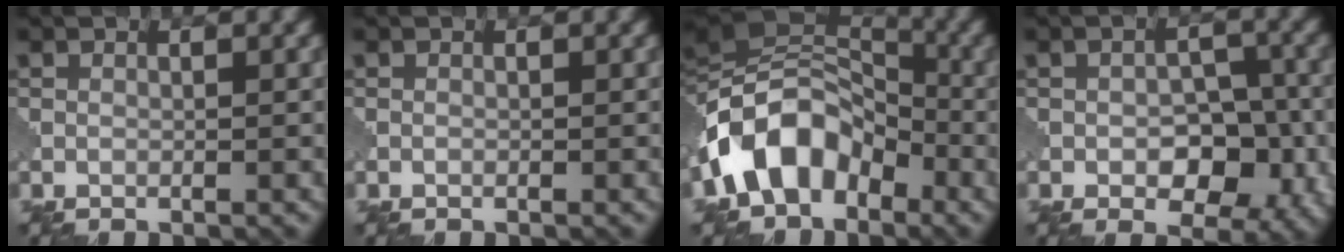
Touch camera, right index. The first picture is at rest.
{"total": 0.0}
{"total": 10.2, "force": [-4.2, 6.8, 6.3], "torque": [-0.106, 0.014, -0.099]}
{"total": 6.3, "force": [-1.6, 3.8, 4.7], "torque": [-0.057, -0.003, -0.022]}